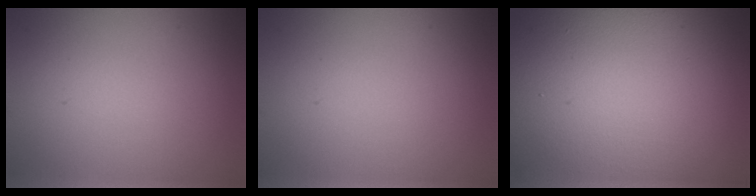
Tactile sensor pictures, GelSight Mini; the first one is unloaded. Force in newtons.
{"total": 0.0}
{"total": 21.0, "press": 20.9, "slide": 1.1}